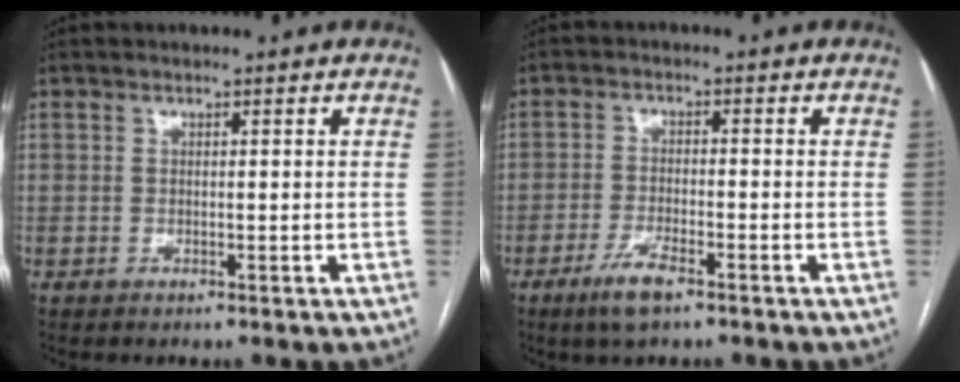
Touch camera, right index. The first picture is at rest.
{"total": 5.0, "force": [-3.3, 1.0, 3.6], "torque": [-0.078, -0.006, -0.060]}